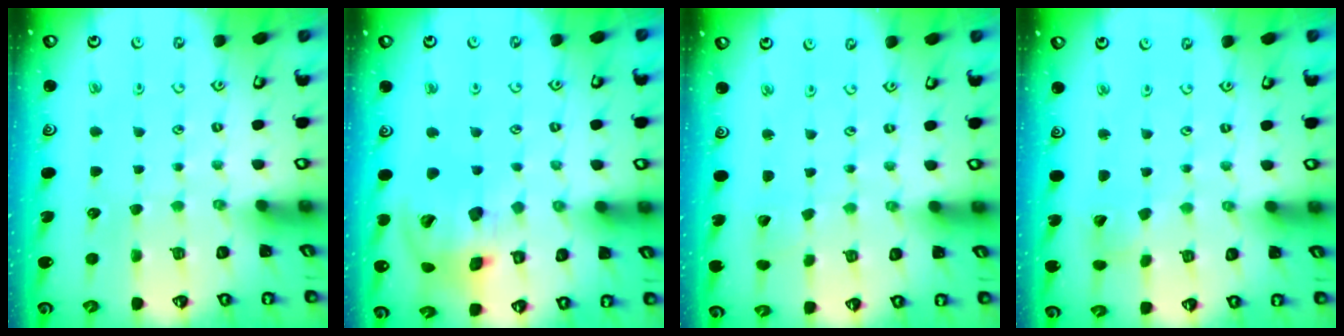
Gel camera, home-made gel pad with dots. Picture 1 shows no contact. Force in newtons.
{"total": 19.1, "press": 18.9, "slide": 2.9}
{"total": 1.1, "press": 1.1, "slide": 0.1}
{"total": 3.6, "press": 3.5, "slide": 0.5}